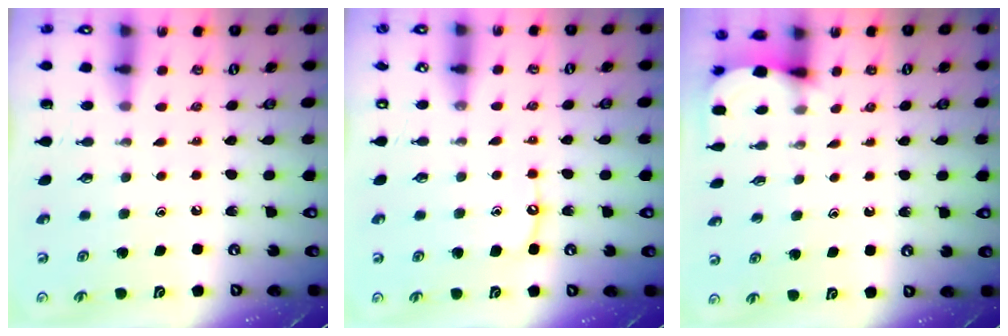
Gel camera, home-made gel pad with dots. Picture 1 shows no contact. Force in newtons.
{"total": 5.1, "press": 5.1, "slide": 0.6}
{"total": 2.5, "press": 2.5, "slide": 0.2}